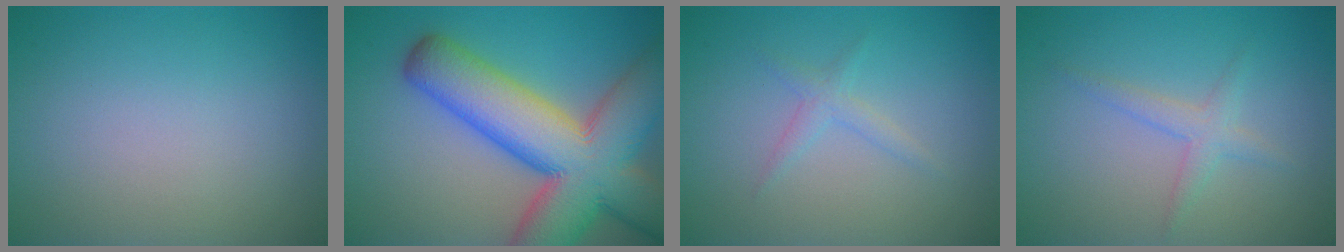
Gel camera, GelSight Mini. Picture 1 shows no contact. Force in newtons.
{"total": 14.5, "press": 14.4, "slide": 0.8}
{"total": 1.3, "press": 1.3, "slide": 0.0}
{"total": 1.8, "press": 1.8, "slide": 0.0}